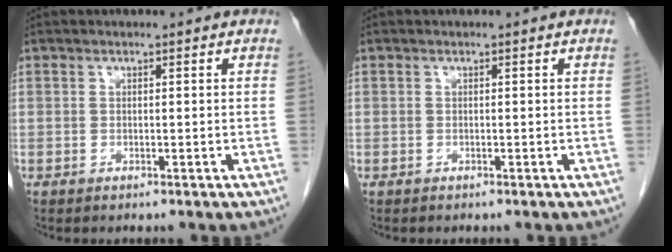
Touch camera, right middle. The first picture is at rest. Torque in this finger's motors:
{"motor_torque": [0.02, -0.03, -0.10, -0.01]}